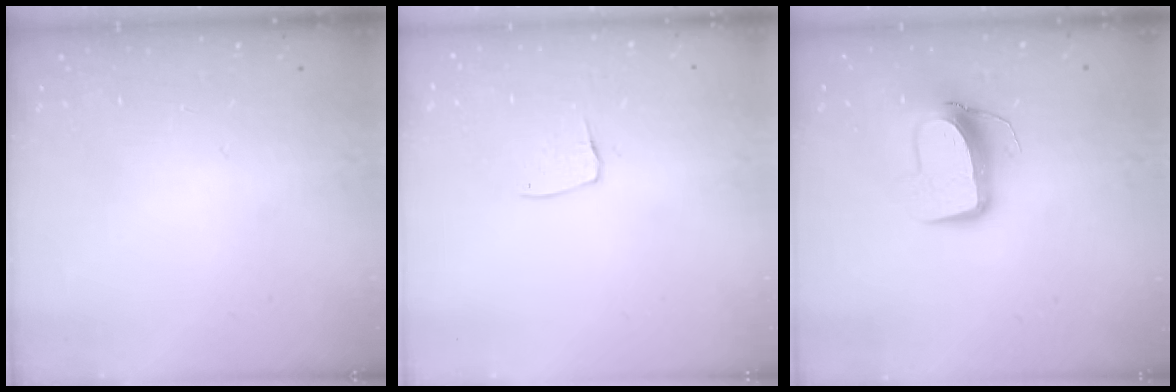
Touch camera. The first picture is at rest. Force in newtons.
{"total": 5.6, "press": 5.6, "slide": 0.3}
{"total": 10.7, "press": 10.6, "slide": 1.1}